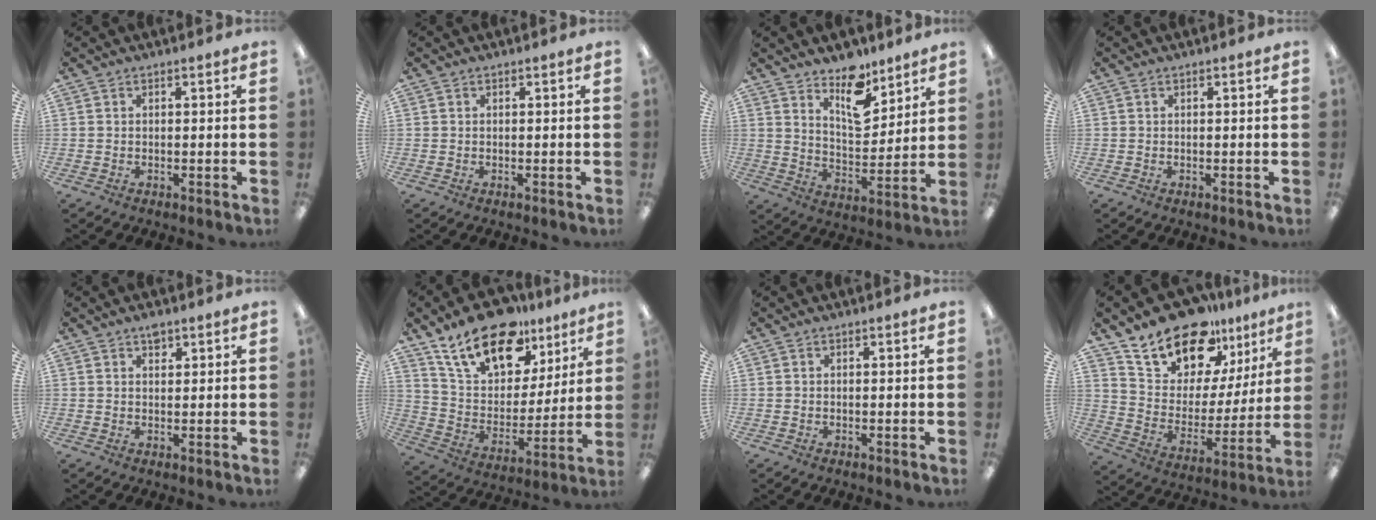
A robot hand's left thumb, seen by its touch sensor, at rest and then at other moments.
{"total": 0.0}
{"total": 12.0, "force": [8.8, 5.6, 5.9], "torque": [-0.077, -0.059, 0.155]}
{"total": 0.0}
{"total": 2.4, "force": [1.6, 1.2, 1.2], "torque": [-0.010, -0.005, 0.026]}
{"total": 20.8, "force": [14.4, 10.5, 10.7], "torque": [-0.198, -0.076, 0.259]}
{"total": 0.0}
{"total": 18.2, "force": [15.6, 8.2, 4.8], "torque": [-0.107, -0.128, 0.283]}